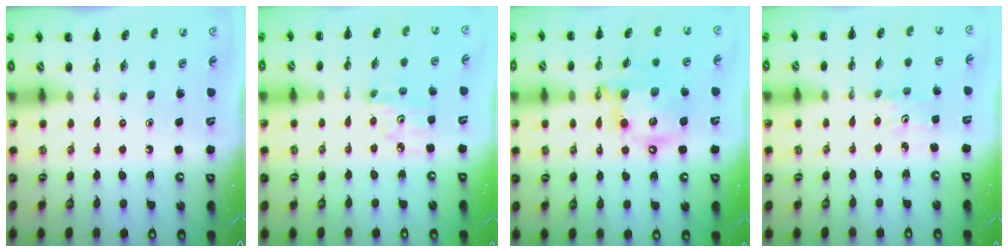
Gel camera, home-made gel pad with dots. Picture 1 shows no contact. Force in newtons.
{"total": 6.5, "press": 6.4, "slide": 1.0}
{"total": 15.1, "press": 14.7, "slide": 3.3}
{"total": 1.6, "press": 1.6, "slide": 0.2}